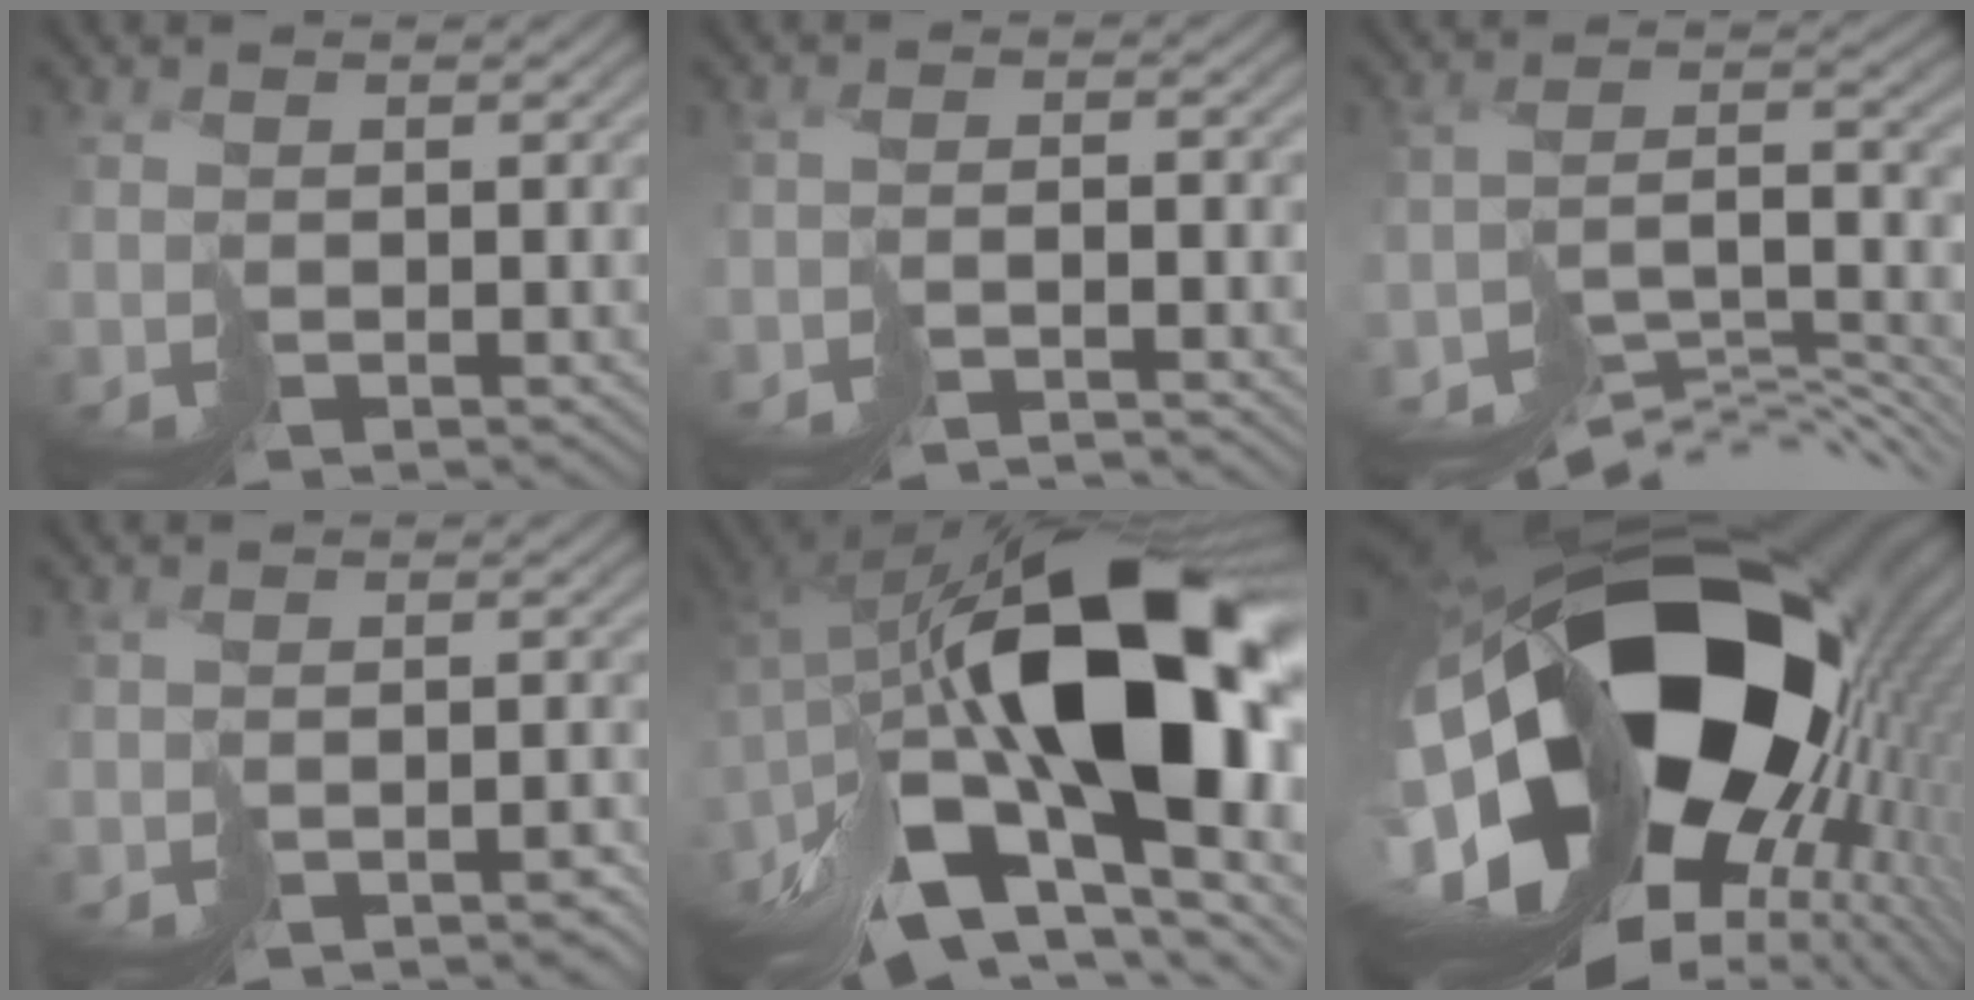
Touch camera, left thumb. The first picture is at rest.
{"total": 3.4, "force": [-3.4, -0.2, 0.6], "torque": [-0.005, 0.001, -0.057]}
{"total": 11.1, "force": [-9.1, 2.8, 5.7], "torque": [-0.096, -0.003, -0.139]}
{"total": 3.1, "force": [-2.6, 1.2, 1.2], "torque": [-0.002, -0.007, -0.035]}
{"total": 18.6, "force": [-2.1, 9.9, 15.6], "torque": [-0.299, -0.022, -0.017]}
{"total": 22.3, "force": [0.5, 14.7, 16.8], "torque": [-0.327, -0.057, 0.016]}